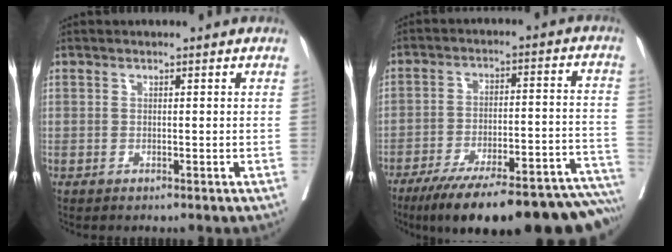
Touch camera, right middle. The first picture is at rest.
{"total": 28.6, "force": [-24.0, 4.4, 15.0], "torque": [-0.140, -0.003, -0.325]}